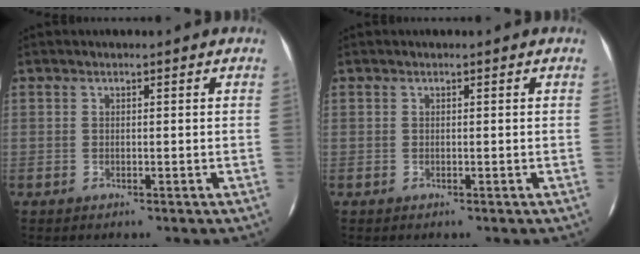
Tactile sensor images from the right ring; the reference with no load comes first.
{"total": 0.0}